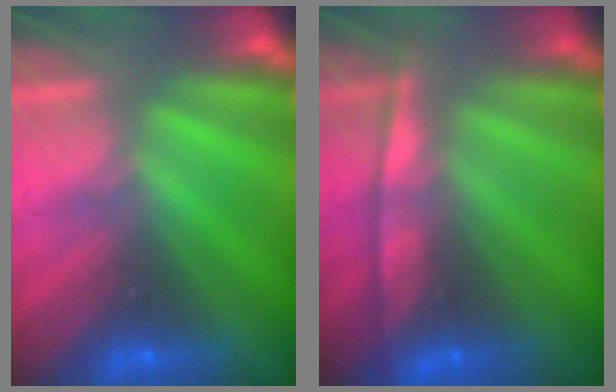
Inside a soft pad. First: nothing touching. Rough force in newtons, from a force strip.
{"total": 7.0}